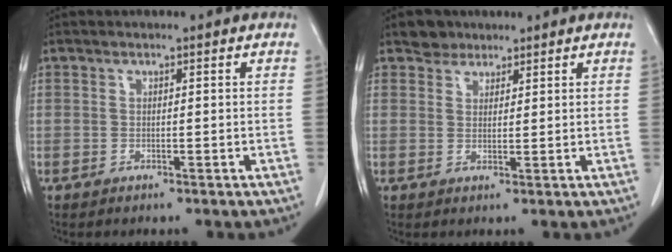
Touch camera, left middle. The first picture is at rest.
{"total": 2.6, "force": [2.1, 1.6, 0.2], "torque": [-0.004, 0.008, 0.033]}